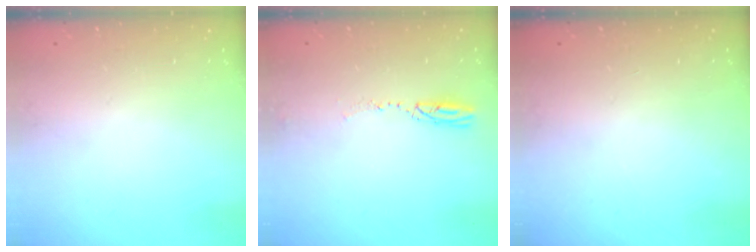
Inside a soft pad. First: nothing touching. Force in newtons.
{"total": 3.3, "press": 3.2, "slide": 0.8}
{"total": 0.0}